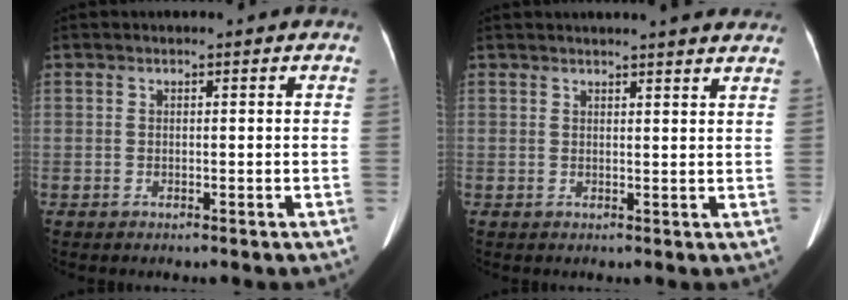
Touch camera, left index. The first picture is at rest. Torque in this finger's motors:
{"motor_torque": [0.19, -0.15, 0.01, 0.06]}